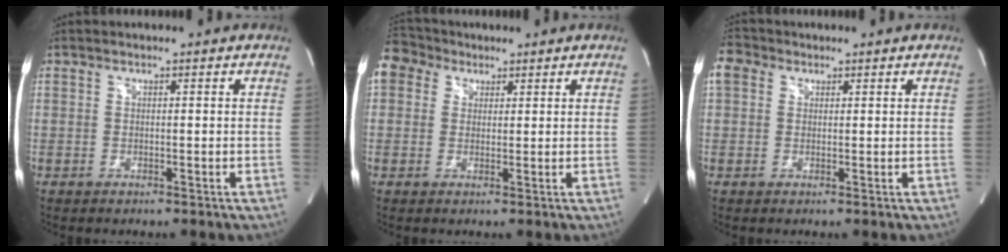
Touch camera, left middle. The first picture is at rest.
{"total": 6.1, "force": [3.7, 4.7, 1.5], "torque": [-0.034, 0.040, 0.076]}
{"total": 3.8, "force": [1.7, 3.0, 1.6], "torque": [-0.046, 0.025, 0.033]}